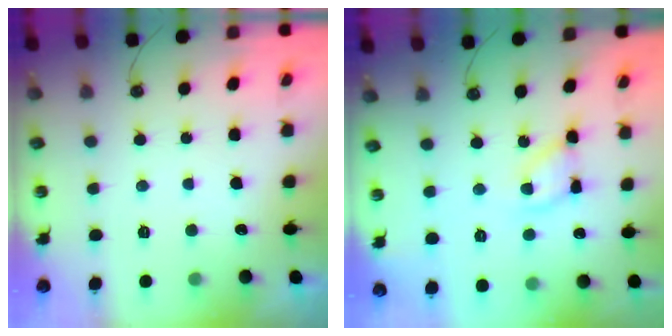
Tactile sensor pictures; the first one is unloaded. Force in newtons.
{"total": 11.0, "press": 11.0, "slide": 0.7}